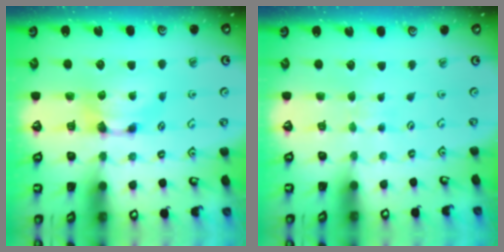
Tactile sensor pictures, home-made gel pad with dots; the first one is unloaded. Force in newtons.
{"total": 4.5, "press": 4.5, "slide": 0.3}